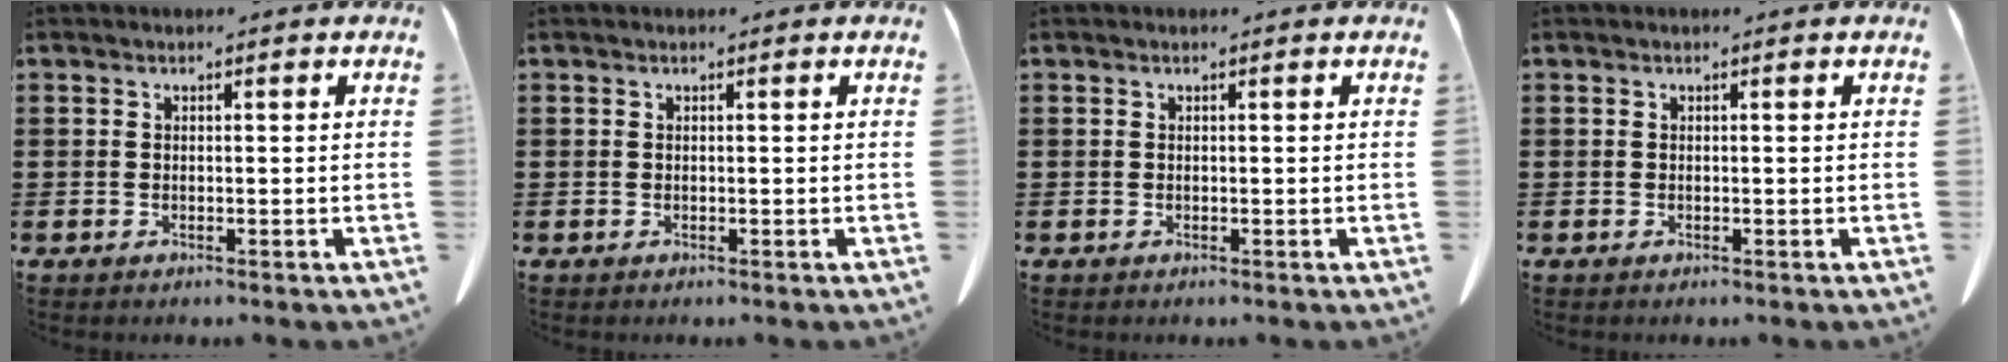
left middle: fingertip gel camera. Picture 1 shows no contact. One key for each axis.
{"total": 0.0}
{"total": 0.0}
{"total": 0.0}